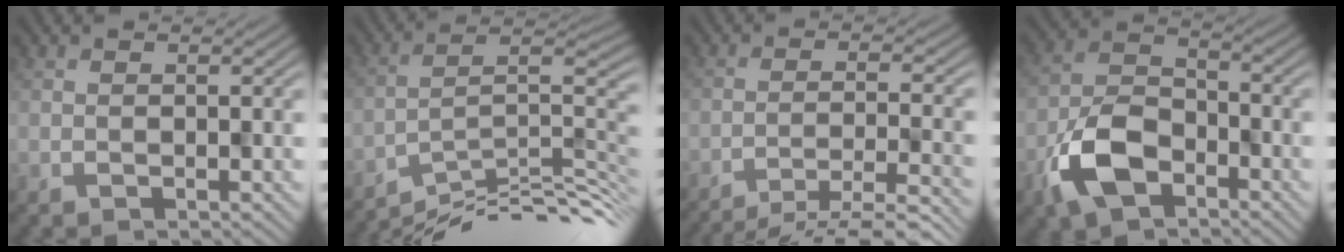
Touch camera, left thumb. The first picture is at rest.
{"total": 10.6, "force": [-8.0, 1.7, 6.8], "torque": [-0.104, 0.009, -0.138]}
{"total": 8.6, "force": [-7.4, 0.8, 4.3], "torque": [-0.067, 0.004, -0.109]}
{"total": 8.7, "force": [-4.7, 4.9, 5.4], "torque": [-0.121, -0.001, -0.105]}